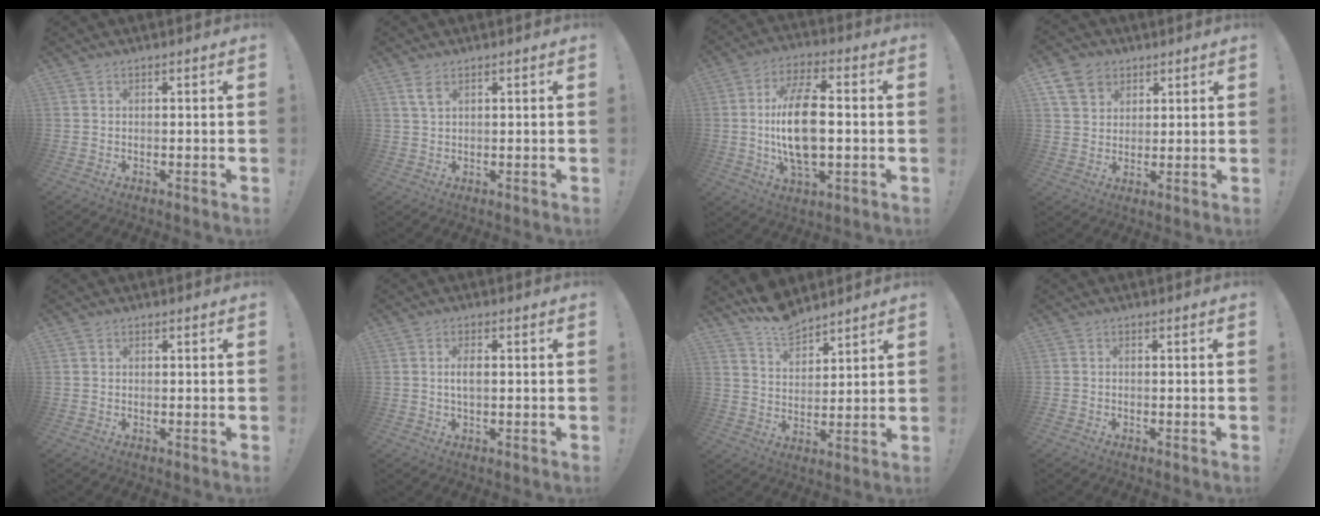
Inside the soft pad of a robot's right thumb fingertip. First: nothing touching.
{"total": 3.3, "force": [1.8, 1.3, 2.5], "torque": [-0.045, -0.003, 0.032]}
{"total": 16.4, "force": [-0.4, 7.9, 14.3], "torque": [-0.274, -0.003, -0.015]}
{"total": 9.3, "force": [4.8, 7.3, 3.4], "torque": [-0.053, -0.018, 0.098]}
{"total": 0.7, "force": [0.3, 0.6, 0.1], "torque": [0.005, -0.001, 0.005]}
{"total": 3.0, "force": [0.1, 1.1, 2.8], "torque": [-0.045, 0.003, 0.000]}
{"total": 9.8, "force": [8.5, 3.9, 2.9], "torque": [-0.050, -0.063, 0.160]}
{"total": 0.7, "force": [-0.6, 0.3, 0.2], "torque": [0.000, 0.001, -0.010]}